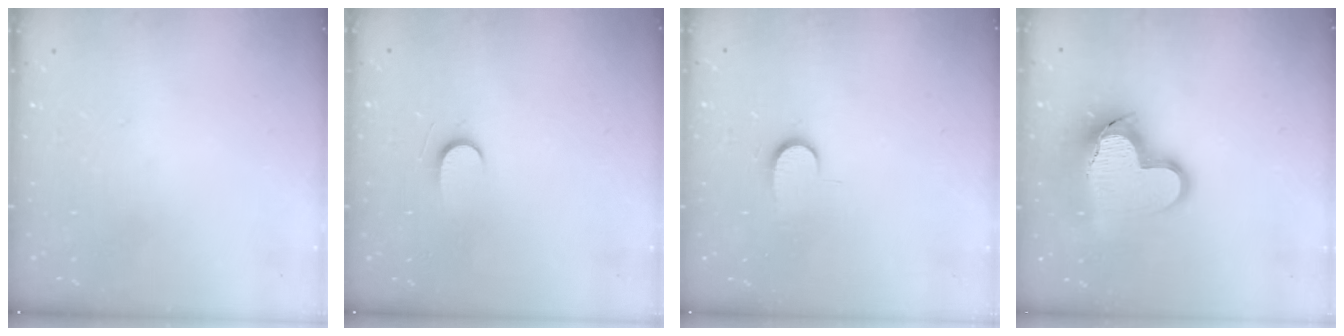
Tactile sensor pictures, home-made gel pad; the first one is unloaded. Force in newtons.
{"total": 4.9, "press": 4.8, "slide": 0.5}
{"total": 6.7, "press": 6.6, "slide": 0.7}
{"total": 16.9, "press": 16.7, "slide": 2.4}